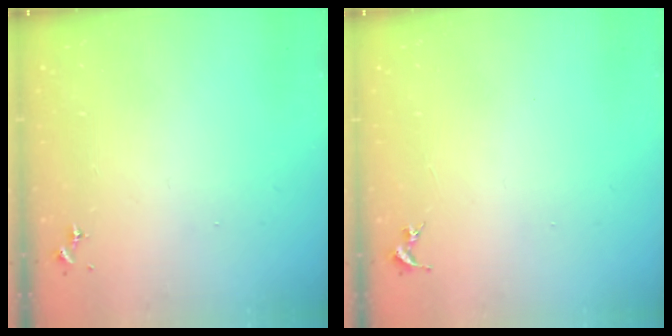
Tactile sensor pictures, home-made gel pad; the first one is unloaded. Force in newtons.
{"total": 0.0}